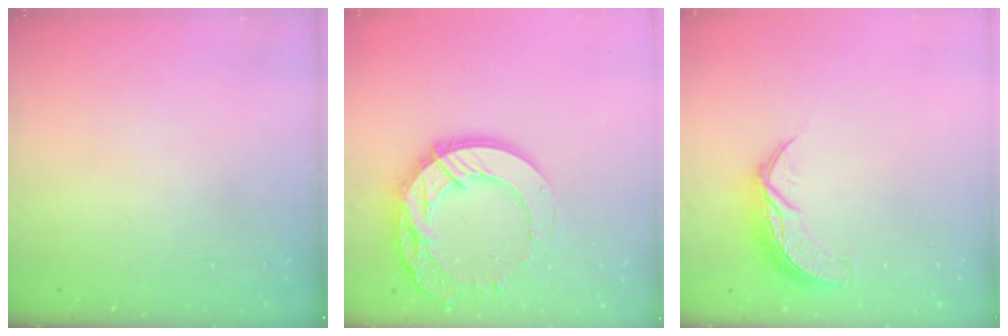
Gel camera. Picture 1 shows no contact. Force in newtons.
{"total": 20.2, "press": 20.2, "slide": 1.8}
{"total": 8.2, "press": 8.2, "slide": 0.7}